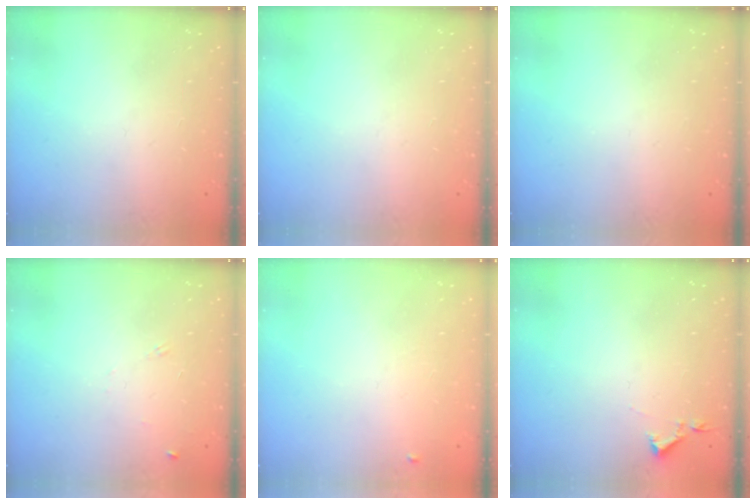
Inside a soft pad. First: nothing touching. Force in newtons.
{"total": 0.0}
{"total": 0.0}
{"total": 5.7, "press": 5.6, "slide": 0.7}
{"total": 3.9, "press": 3.8, "slide": 0.6}
{"total": 2.9, "press": 2.9, "slide": 0.5}